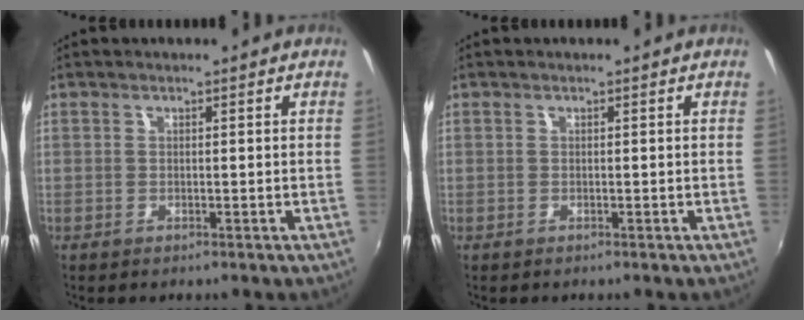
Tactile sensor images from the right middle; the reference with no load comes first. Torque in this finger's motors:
{"motor_torque": [-0.08, -0.14, 0.04, -0.01]}